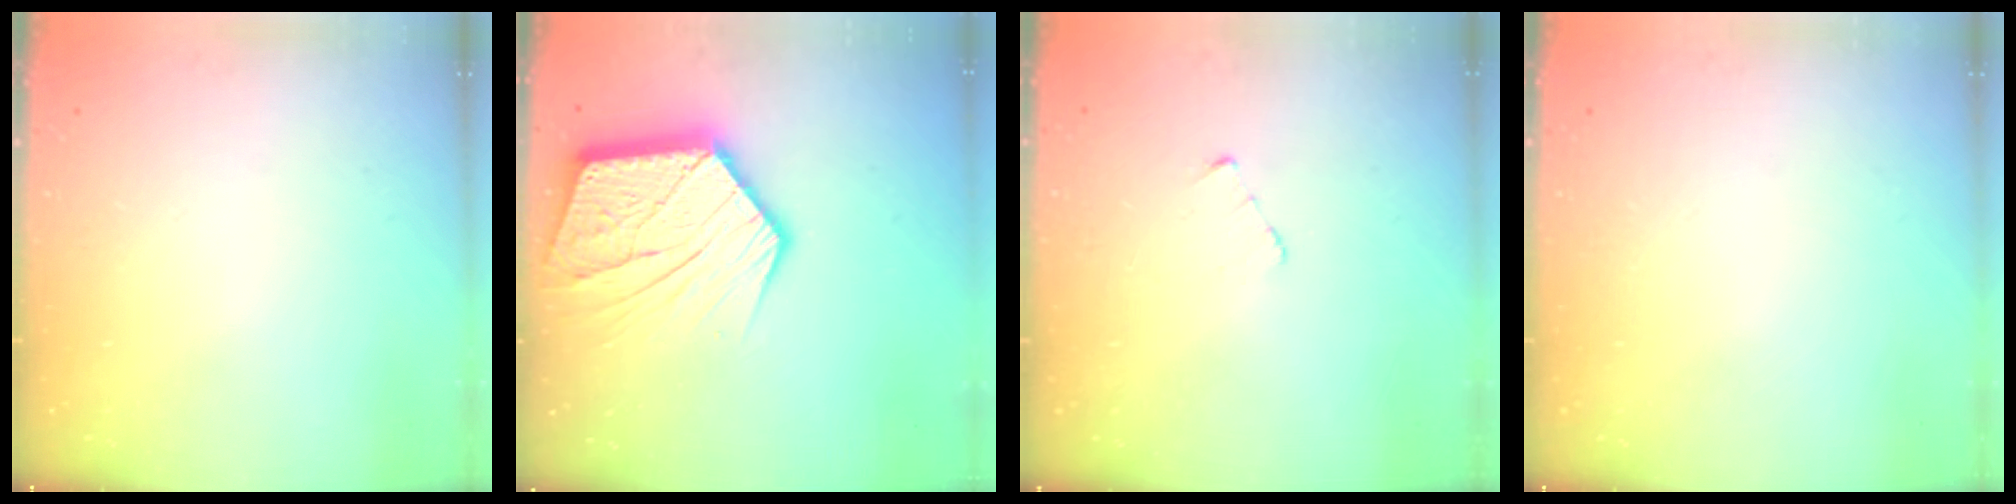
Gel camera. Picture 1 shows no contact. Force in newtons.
{"total": 18.8, "press": 18.7, "slide": 1.8}
{"total": 2.5, "press": 2.5, "slide": 0.3}
{"total": 0.0}